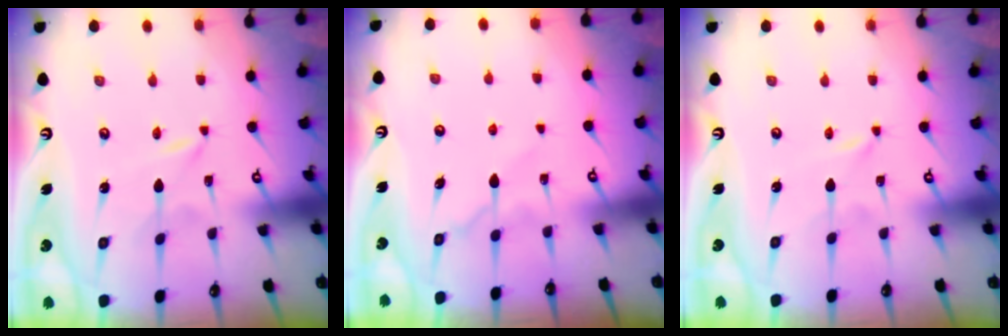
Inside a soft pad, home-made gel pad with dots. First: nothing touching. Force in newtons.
{"total": 6.1, "press": 6.0, "slide": 0.6}
{"total": 0.0}